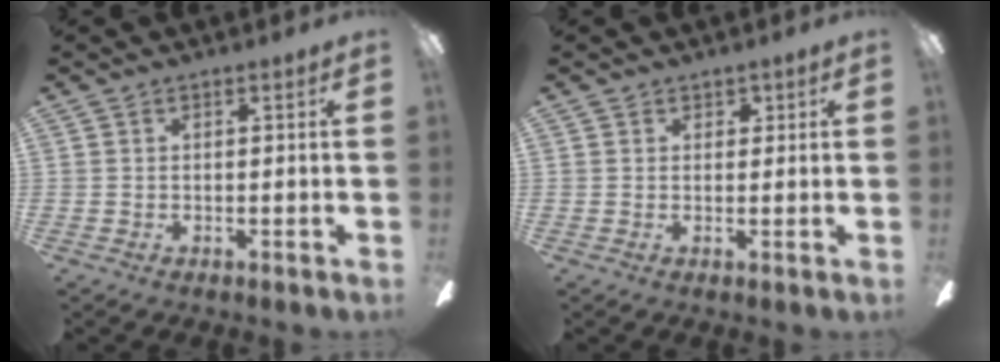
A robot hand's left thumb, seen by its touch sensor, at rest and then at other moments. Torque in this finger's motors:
{"motor_torque": [-0.11, 0.00, -0.41, 0.17, -0.03]}